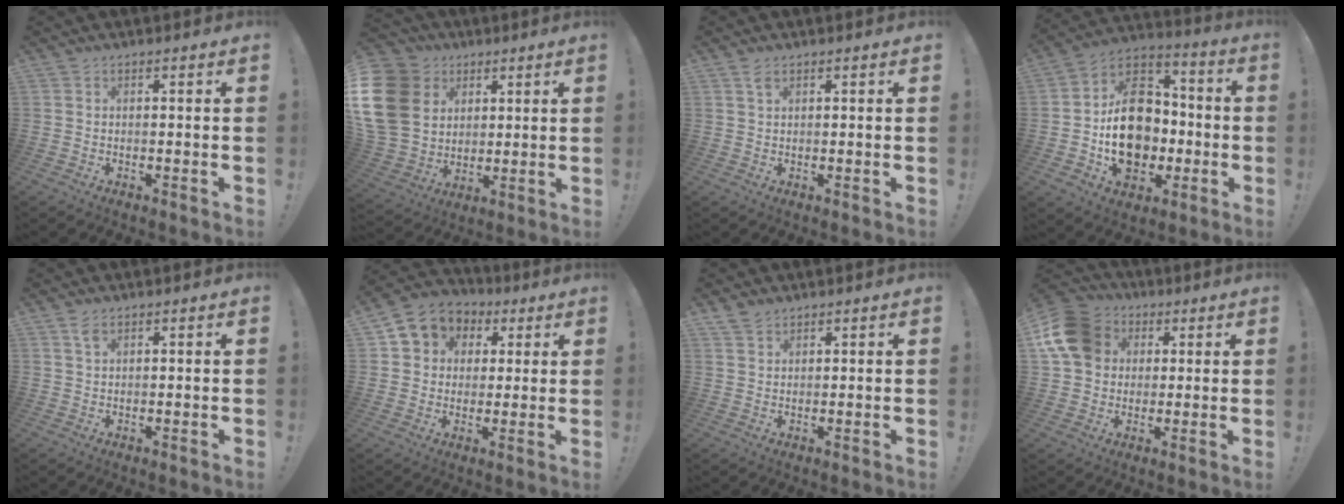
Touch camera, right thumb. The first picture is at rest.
{"total": 18.2, "force": [4.6, 14.8, 9.6], "torque": [-0.181, -0.011, 0.097]}
{"total": 2.1, "force": [1.3, 0.8, 1.4], "torque": [-0.027, -0.002, 0.023]}
{"total": 20.2, "force": [-3.3, 15.3, 12.7], "torque": [-0.197, 0.032, -0.040]}
{"total": 2.6, "force": [1.5, 1.0, 1.9], "torque": [-0.037, -0.002, 0.027]}
{"total": 8.0, "force": [2.4, 7.2, 2.4], "torque": [-0.034, -0.012, 0.053]}
{"total": 2.7, "force": [2.3, 1.2, 0.8], "torque": [-0.017, -0.012, 0.044]}
{"total": 15.3, "force": [4.0, 12.6, 7.7], "torque": [-0.122, -0.002, 0.082]}